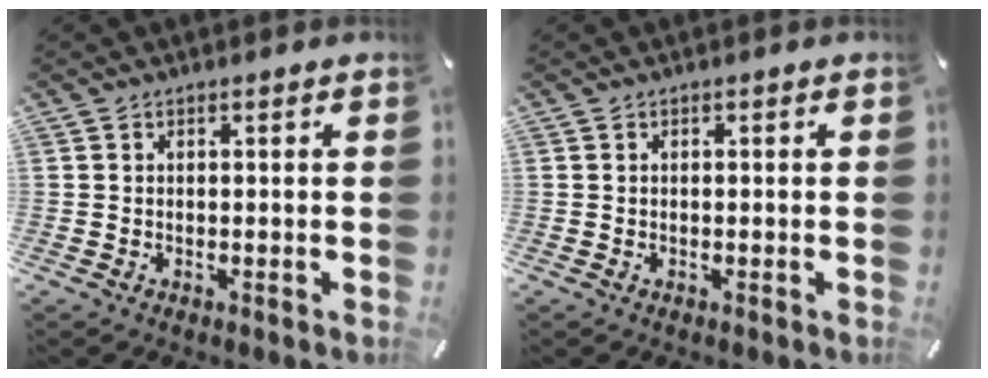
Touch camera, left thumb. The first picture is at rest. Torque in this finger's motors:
{"motor_torque": [-0.17, -0.16, -0.05, 0.04, 0.00]}